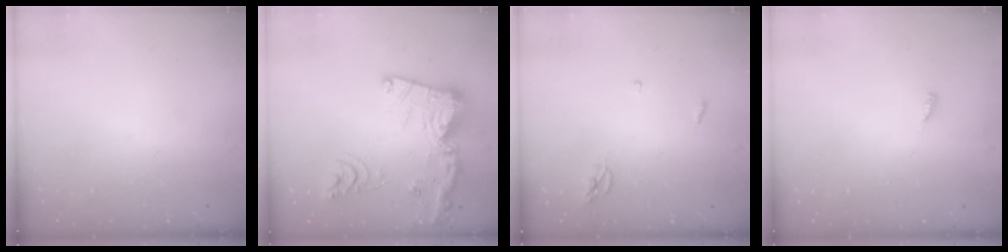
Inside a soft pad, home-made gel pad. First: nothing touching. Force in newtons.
{"total": 21.7, "press": 21.5, "slide": 2.2}
{"total": 3.8, "press": 3.8, "slide": 0.3}
{"total": 2.5, "press": 2.5, "slide": 0.2}